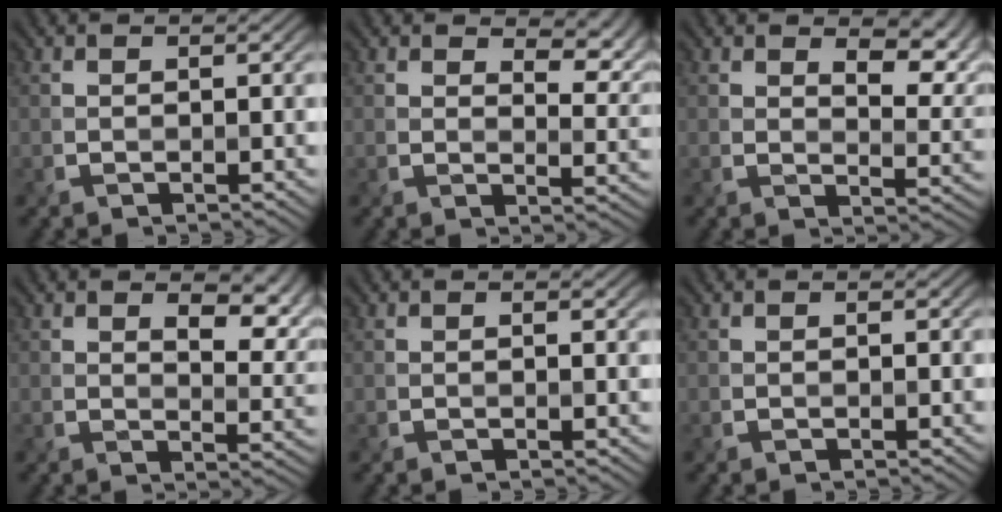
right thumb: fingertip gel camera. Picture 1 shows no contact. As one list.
[{"total": 6.5, "force": [4.2, 2.9, 4.0], "torque": [-0.054, -0.002, 0.065]}, {"total": 7.4, "force": [4.3, 3.2, 5.2], "torque": [-0.080, -0.005, 0.069]}, {"total": 6.9, "force": [3.5, 3.2, 5.0], "torque": [-0.077, -0.007, 0.057]}, {"total": 0.6, "force": [0.3, 0.2, 0.5], "torque": [-0.007, -0.002, 0.006]}, {"total": 0.0}]